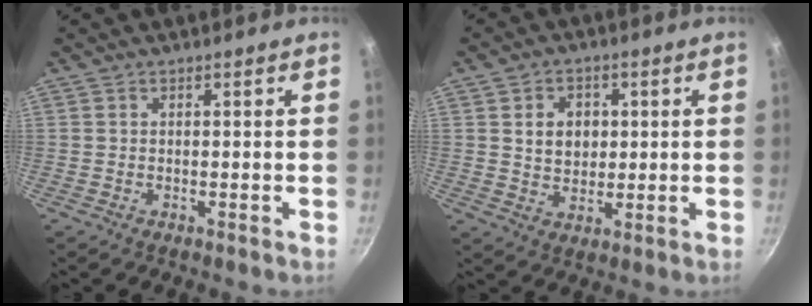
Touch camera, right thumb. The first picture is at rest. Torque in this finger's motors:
{"motor_torque": [-0.50, 0.70, 0.18, 0.05, 0.02]}